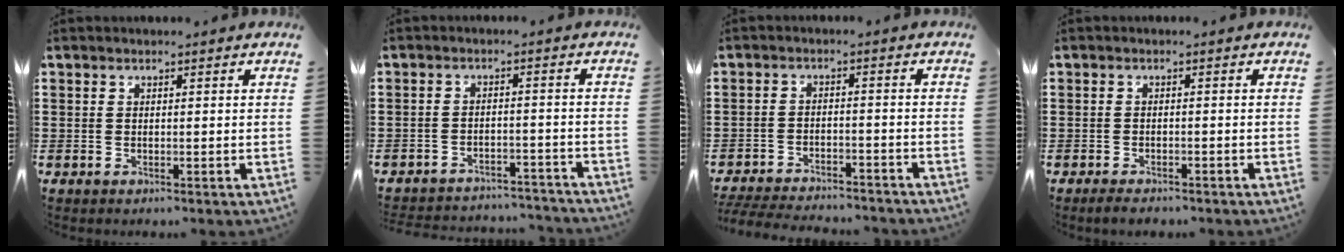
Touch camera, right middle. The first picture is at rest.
{"total": 3.3, "force": [-3.3, 0.3, 0.1], "torque": [-0.006, 0.003, -0.071]}
{"total": 4.6, "force": [-4.6, 0.4, 0.7], "torque": [-0.025, -0.002, -0.094]}
{"total": 1.6, "force": [-1.5, 0.3, 0.5], "torque": [-0.013, -0.001, -0.029]}